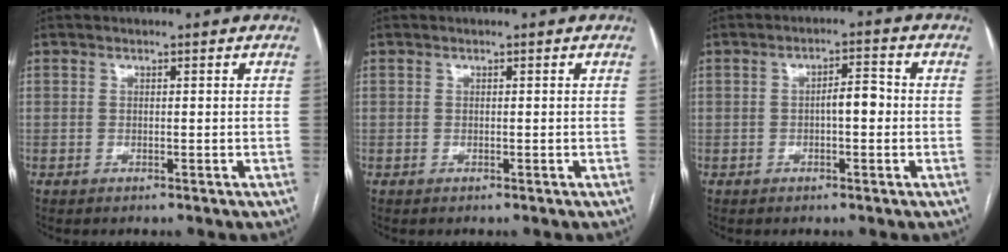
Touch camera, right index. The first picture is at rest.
{"total": 0.0}
{"total": 3.6, "force": [-0.4, 1.1, 3.4], "torque": [-0.050, 0.012, -0.007]}